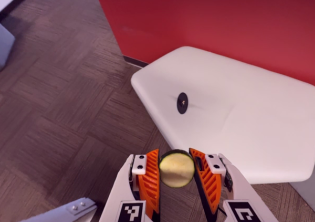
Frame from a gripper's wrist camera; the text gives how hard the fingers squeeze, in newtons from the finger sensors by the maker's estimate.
{"total": 13.4, "left": 13.9, "right": 12.9}